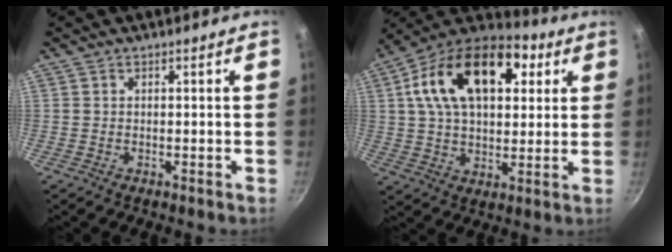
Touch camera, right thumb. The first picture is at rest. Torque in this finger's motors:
{"motor_torque": [0.74, 4.27, 2.04, 0.58, 0.21]}